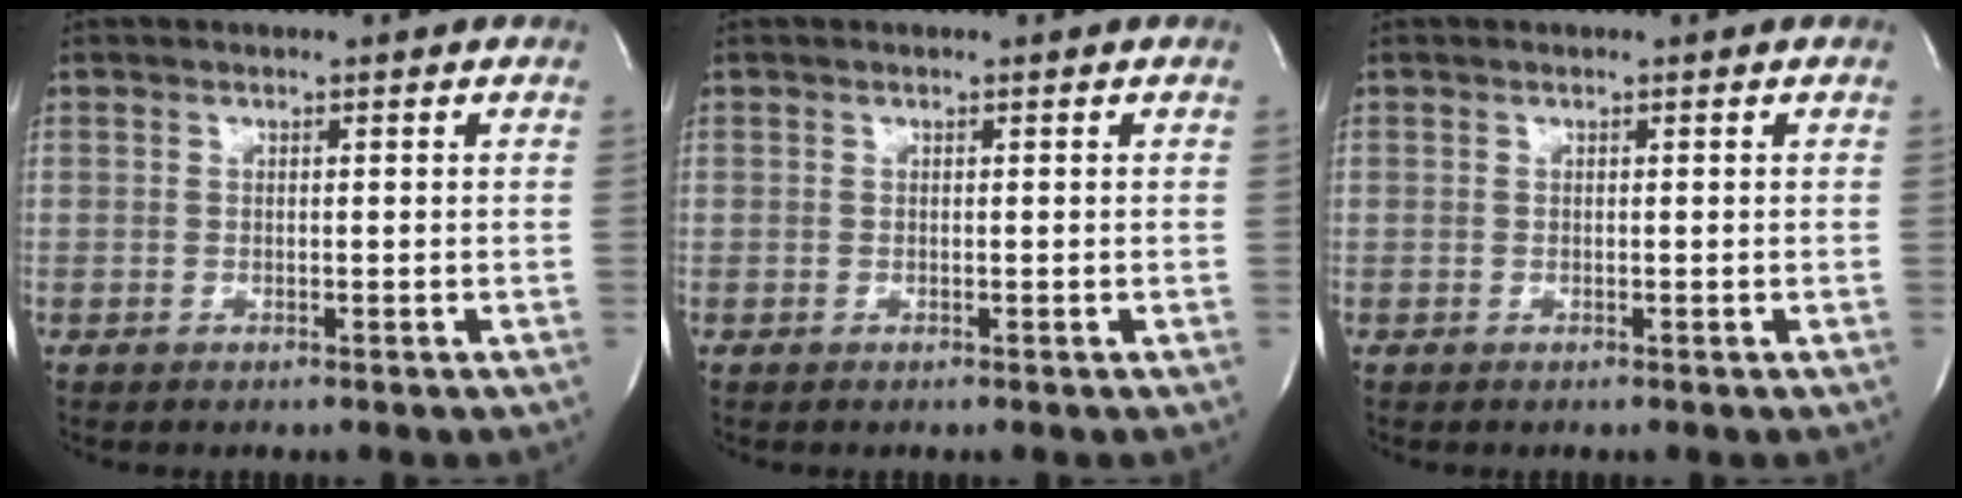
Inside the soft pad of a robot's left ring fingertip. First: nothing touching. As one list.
[{"total": 0.0}, {"total": 0.0}]